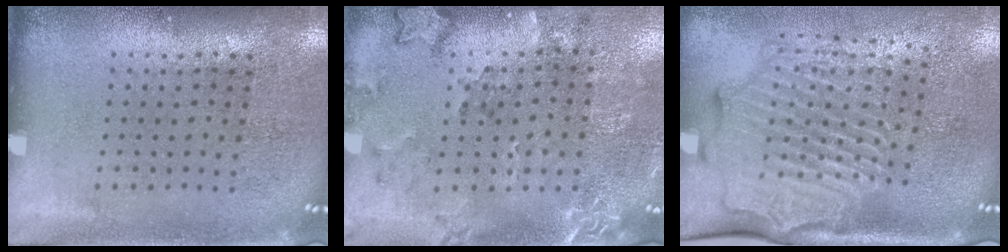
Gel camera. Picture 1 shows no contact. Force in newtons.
{"total": 1.9, "press": 1.5, "slide": 1.1}
{"total": 2.7, "press": 2.2, "slide": 1.7}